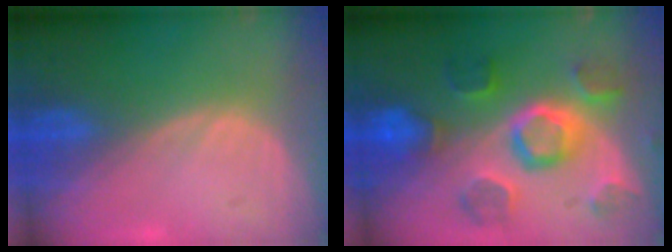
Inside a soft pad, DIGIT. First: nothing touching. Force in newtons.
{"total": 10.7, "press": 9.7, "slide": 4.4}